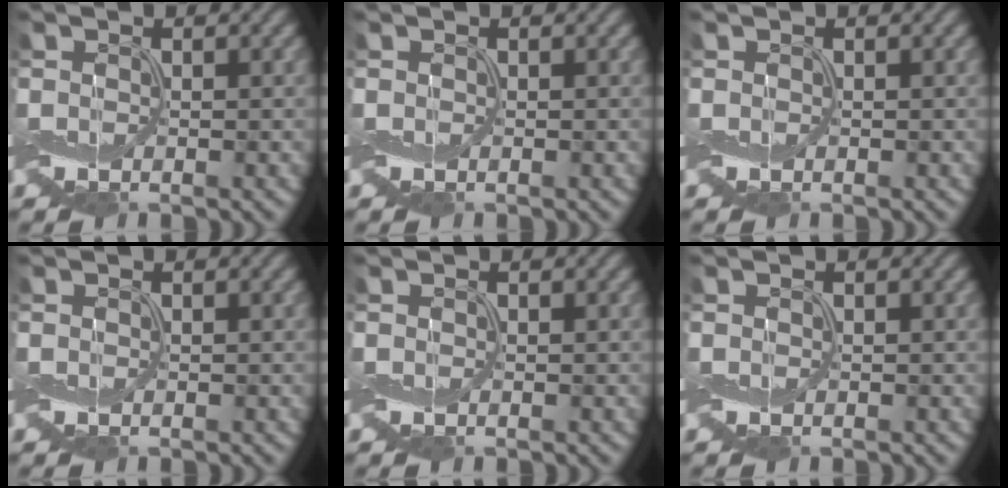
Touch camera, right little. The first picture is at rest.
{"total": 0.0}
{"total": 0.0}
{"total": 0.0}
{"total": 0.0}
{"total": 0.0}